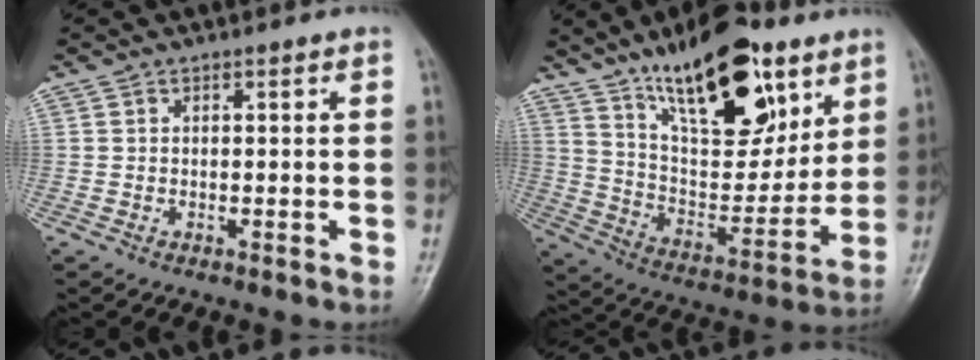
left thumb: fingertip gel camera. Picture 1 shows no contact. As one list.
[{"total": 23.1, "force": [14.1, 9.6, 15.6], "torque": [-0.197, -0.064, 0.243]}]